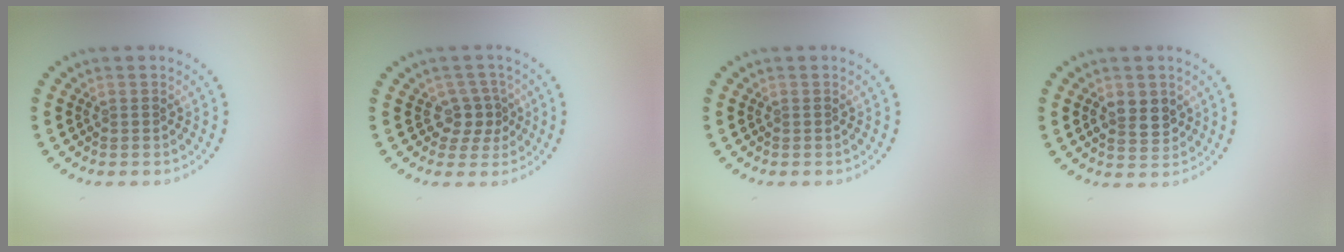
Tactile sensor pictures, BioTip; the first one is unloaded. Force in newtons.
{"total": 2.4, "press": 1.8, "slide": 1.6}
{"total": 0.0}
{"total": 2.7, "press": 2.7, "slide": 0.4}